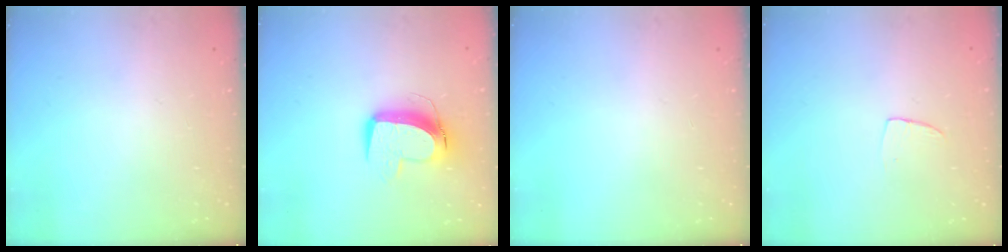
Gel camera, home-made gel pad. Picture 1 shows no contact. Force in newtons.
{"total": 11.1, "press": 11.0, "slide": 1.3}
{"total": 0.0}
{"total": 4.0, "press": 4.0, "slide": 0.3}